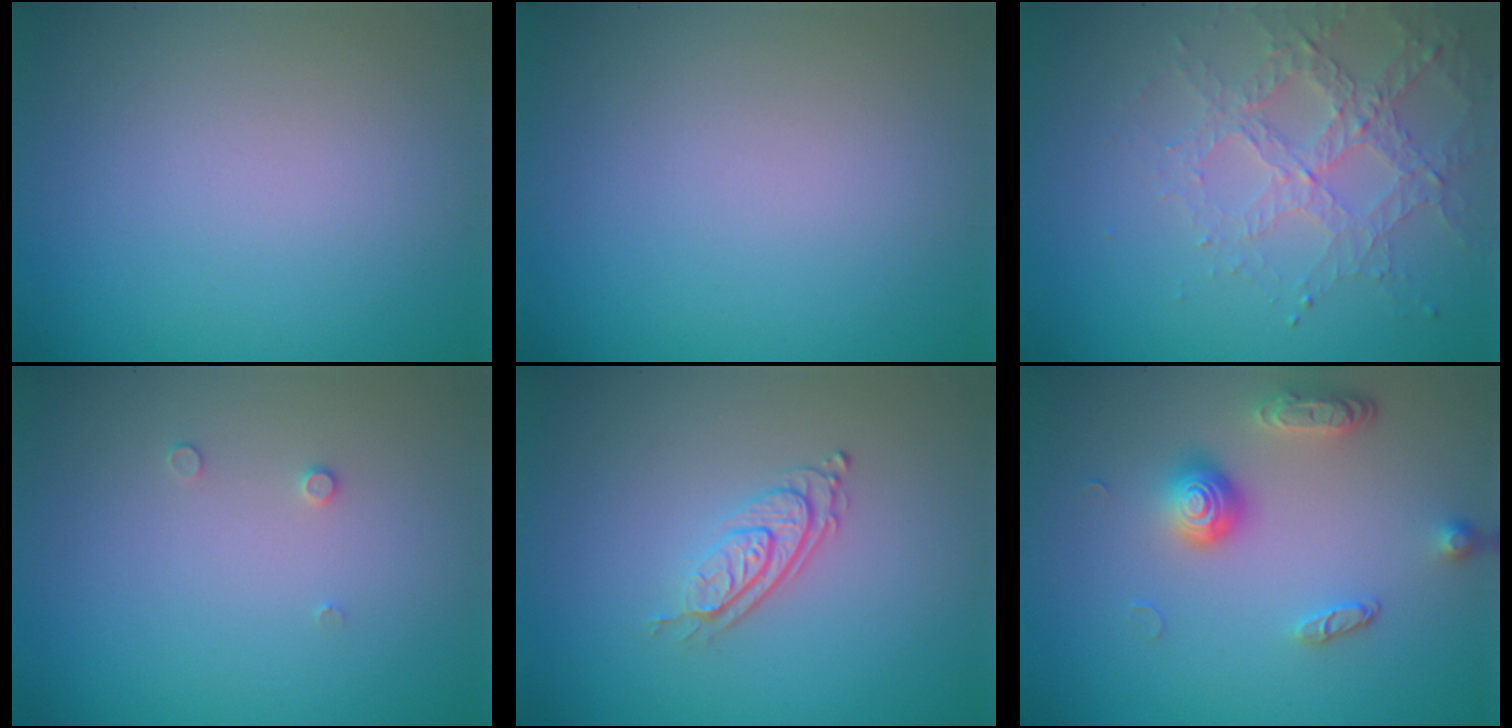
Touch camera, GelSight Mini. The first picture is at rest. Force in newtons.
{"total": 0.0}
{"total": 3.1, "press": 3.0, "slide": 0.8}
{"total": 0.6, "press": 0.6, "slide": 0.2}
{"total": 2.8, "press": 2.0, "slide": 2.1}
{"total": 3.7, "press": 2.9, "slide": 2.3}